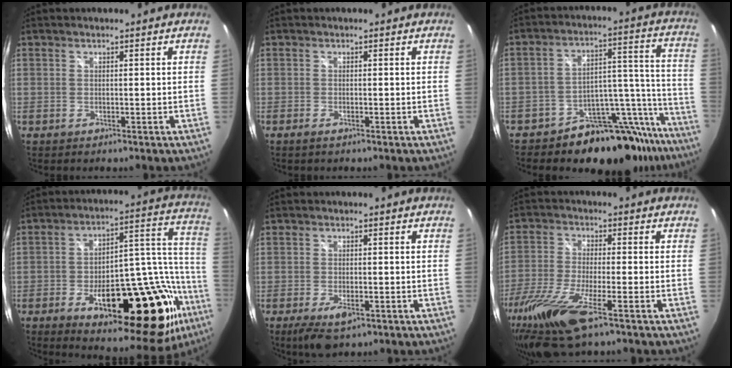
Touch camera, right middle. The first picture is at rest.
{"total": 0.9, "force": [-0.7, 0.1, 0.6], "torque": [-0.013, -0.003, -0.014]}
{"total": 19.4, "force": [-16.8, 8.4, 4.7], "torque": [-0.043, 0.069, -0.237]}
{"total": 32.4, "force": [-14.7, 12.4, 26.1], "torque": [-0.358, 0.031, -0.204]}
{"total": 5.3, "force": [-2.9, 2.0, 3.9], "torque": [-0.087, -0.017, -0.050]}
{"total": 15.5, "force": [-9.6, 2.8, 11.8], "torque": [-0.261, -0.058, -0.182]}